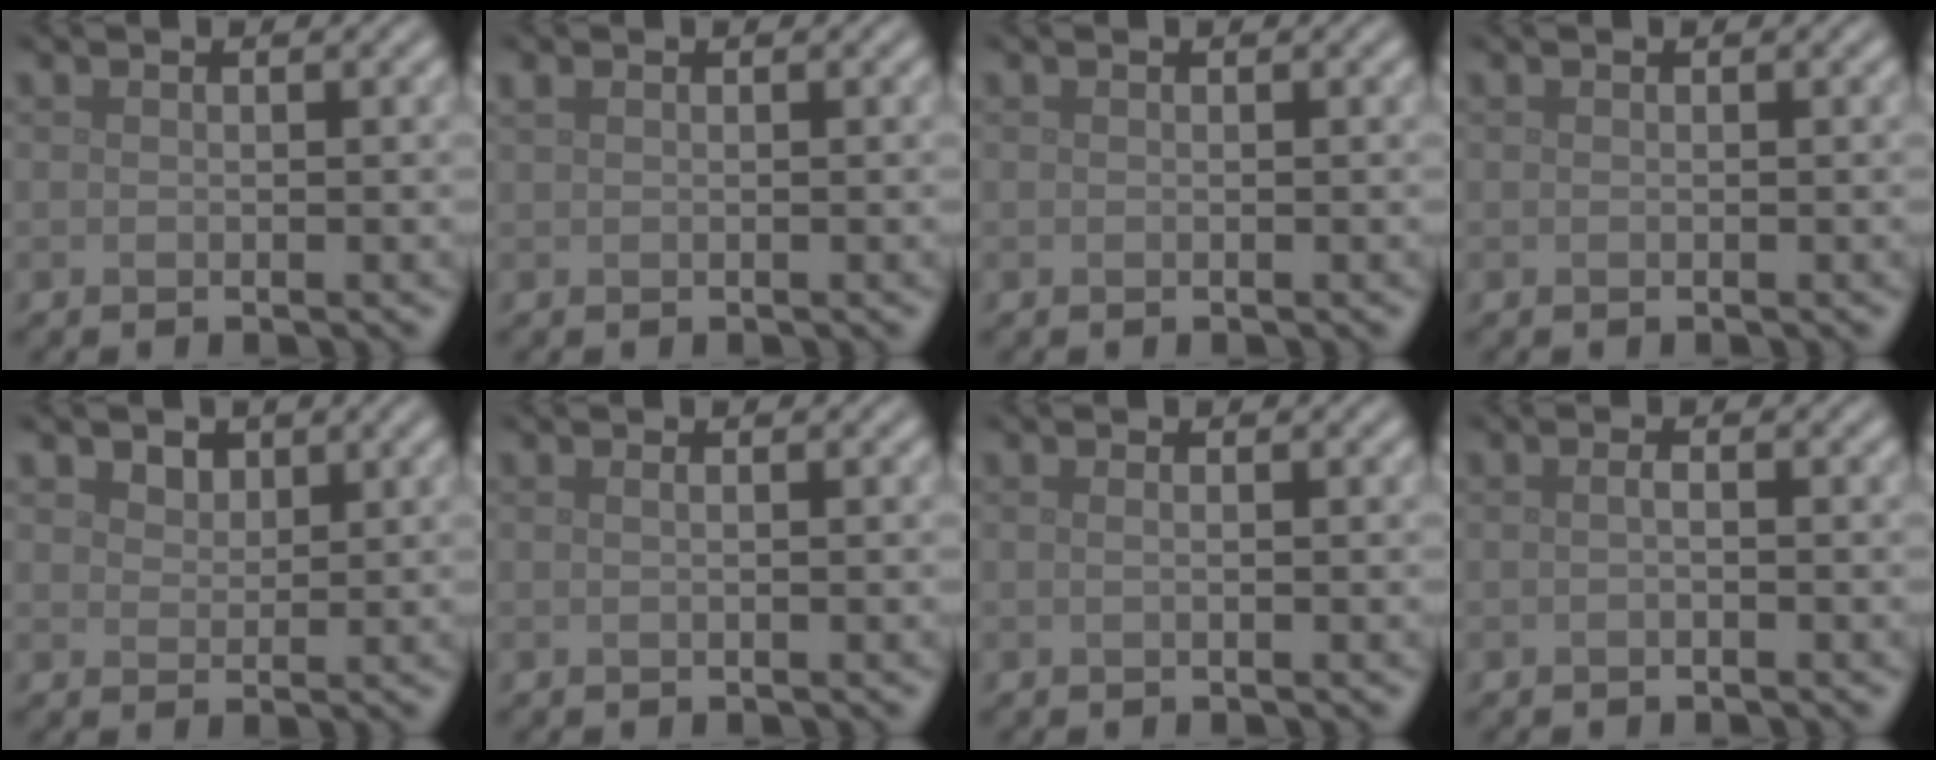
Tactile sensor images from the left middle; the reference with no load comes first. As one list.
[{"total": 0.7, "force": [0.5, 0.2, 0.4], "torque": [-0.009, 0.006, 0.010]}, {"total": 0.0}, {"total": 0.0}, {"total": 1.5, "force": [1.2, 0.9, 0.4], "torque": [-0.011, -0.006, 0.022]}, {"total": 0.7, "force": [0.2, 0.4, 0.6], "torque": [-0.006, 0.001, -0.005]}, {"total": 0.7, "force": [0.1, 0.3, 0.6], "torque": [-0.007, 0.000, -0.005]}, {"total": 0.6, "force": [-0.1, 0.2, 0.6], "torque": [-0.011, -0.001, -0.004]}]